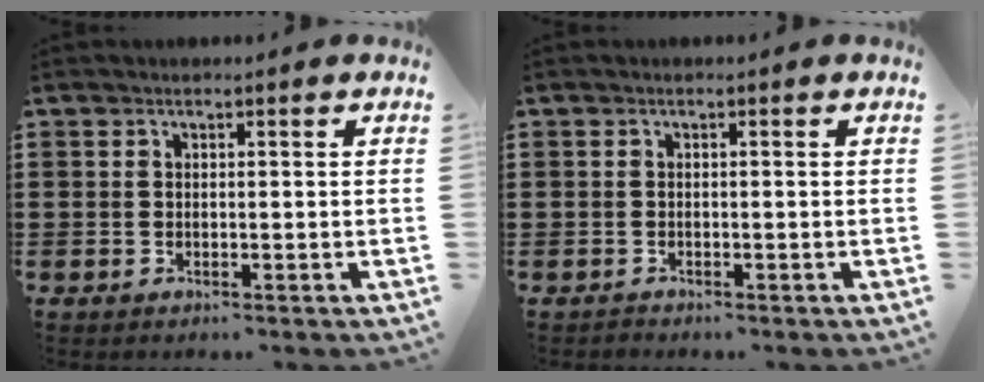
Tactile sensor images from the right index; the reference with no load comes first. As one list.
[{"total": 0.6, "force": [-0.5, 0.3, -0.1], "torque": [0.003, 0.005, -0.013]}]